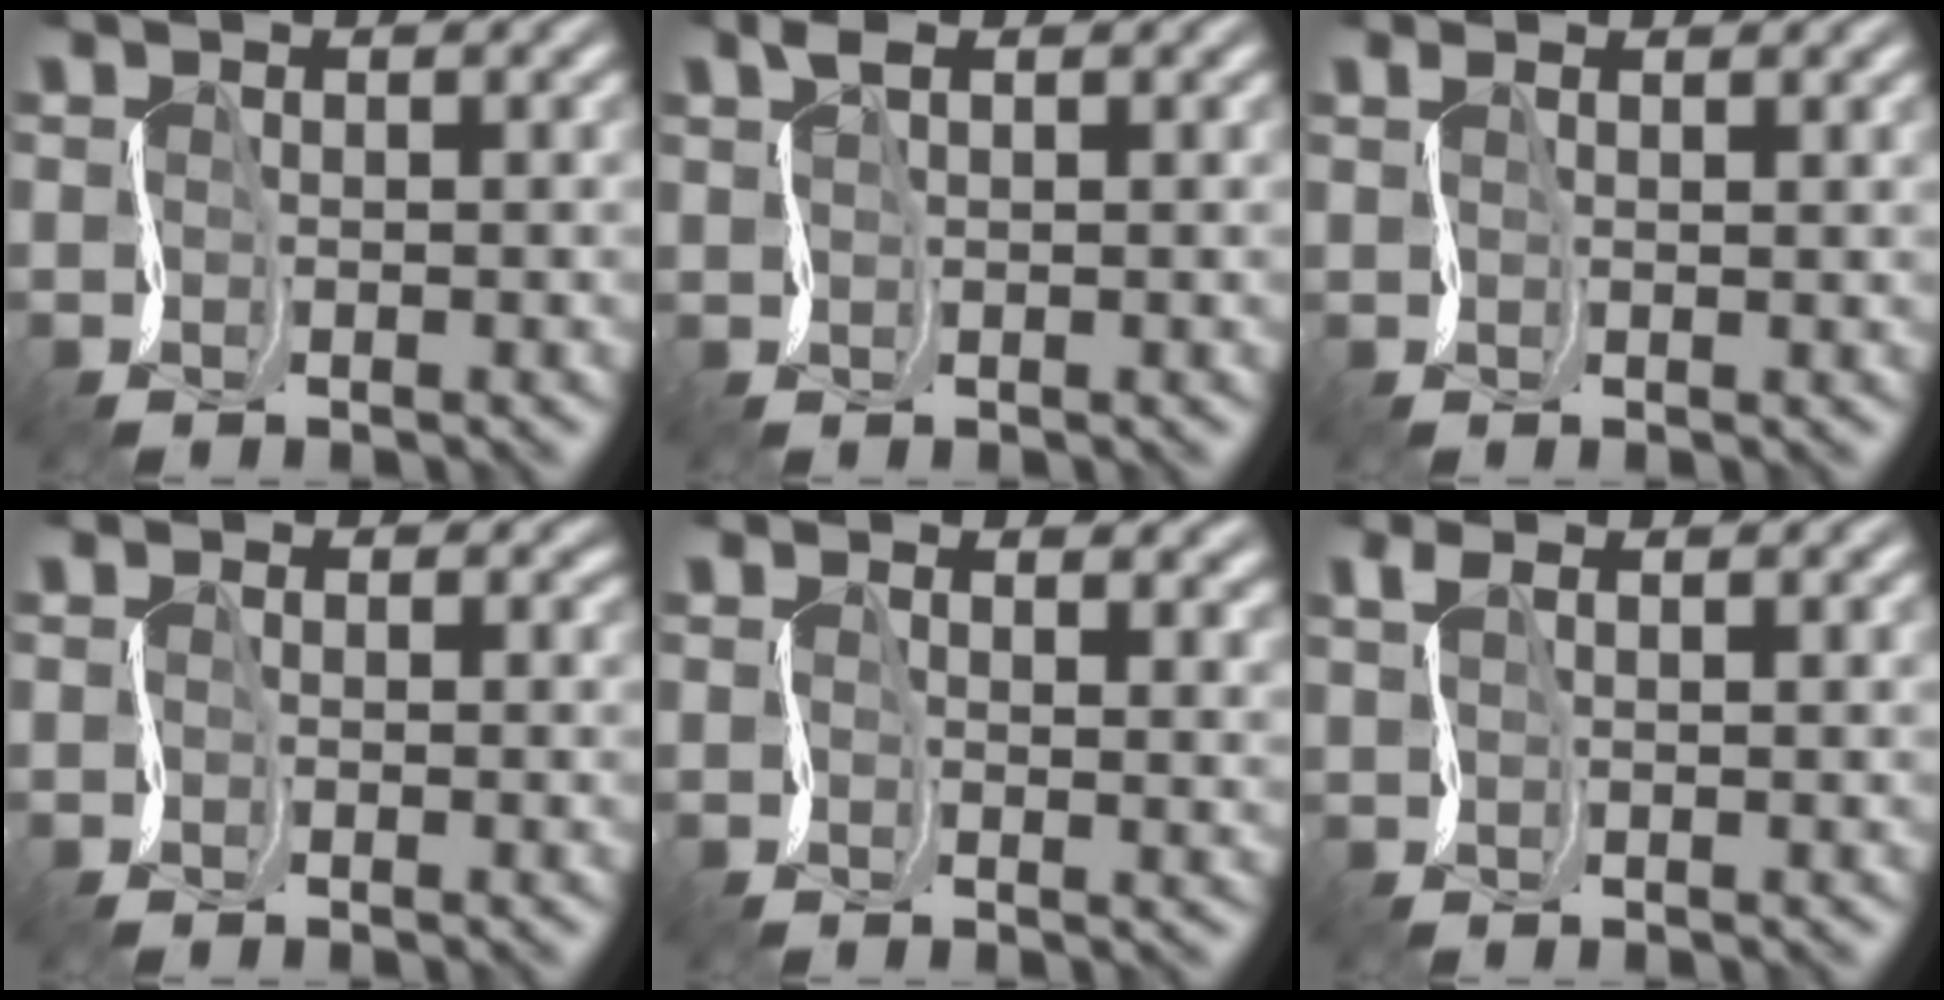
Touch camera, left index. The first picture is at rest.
{"total": 1.3, "force": [1.2, 0.6, 0.1], "torque": [-0.001, 0.010, 0.020]}
{"total": 1.3, "force": [1.2, 0.7, 0.0], "torque": [0.010, 0.009, 0.016]}
{"total": 1.3, "force": [0.4, 1.1, -0.5], "torque": [0.020, 0.004, 0.005]}
{"total": 3.8, "force": [2.6, 2.3, 1.6], "torque": [-0.003, 0.006, 0.033]}
{"total": 2.0, "force": [1.7, 0.9, 0.7], "torque": [-0.007, 0.012, 0.027]}